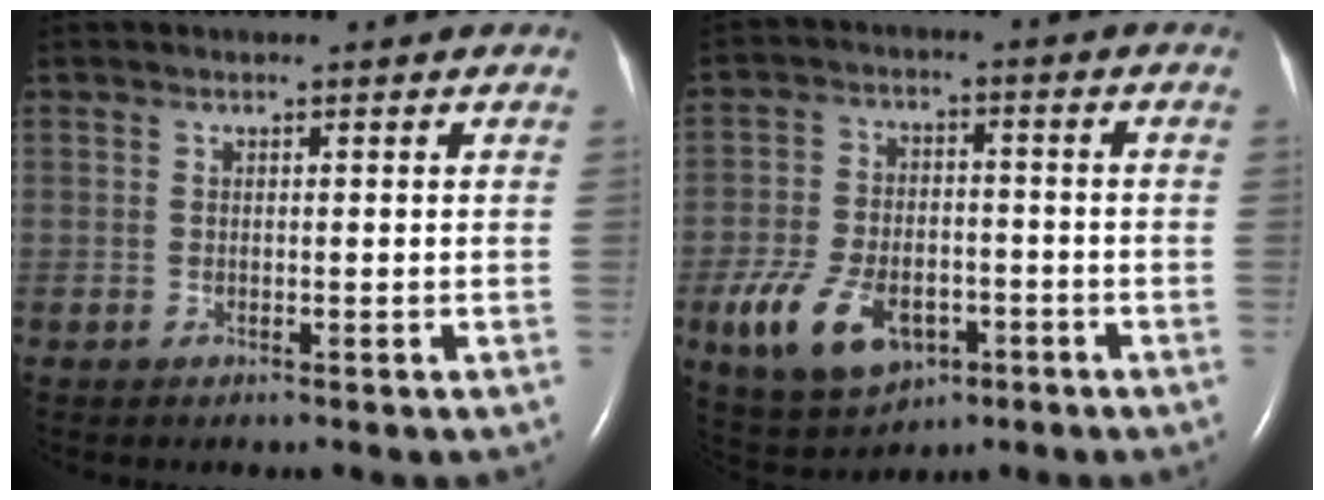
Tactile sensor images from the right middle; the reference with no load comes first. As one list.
[{"total": 11.9, "force": [-5.0, 7.1, 8.2], "torque": [-0.172, -0.001, -0.076]}]